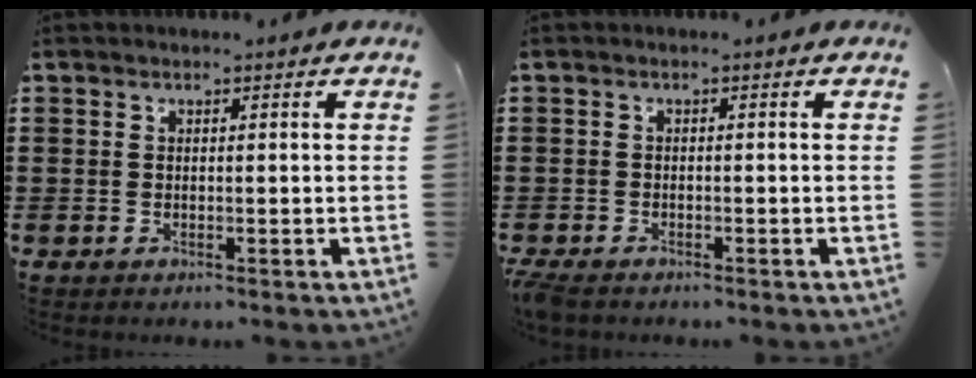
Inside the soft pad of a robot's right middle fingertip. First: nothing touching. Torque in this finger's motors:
{"motor_torque": [1.09, -0.06, 0.26, 0.08]}